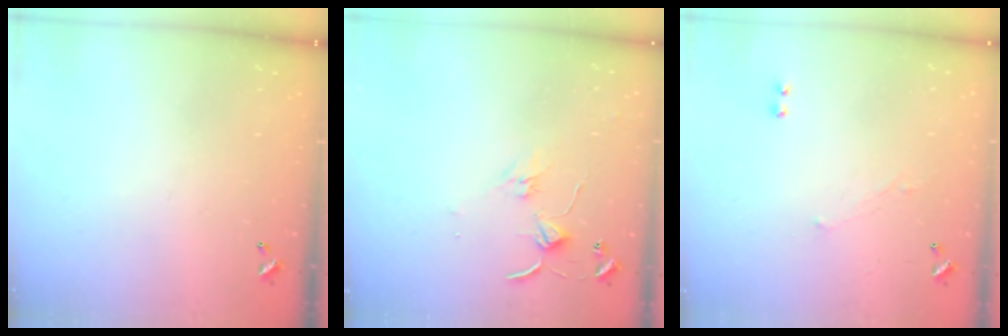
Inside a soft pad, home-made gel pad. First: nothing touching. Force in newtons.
{"total": 1.4, "press": 1.3, "slide": 0.2}
{"total": 1.2, "press": 0.8, "slide": 0.9}